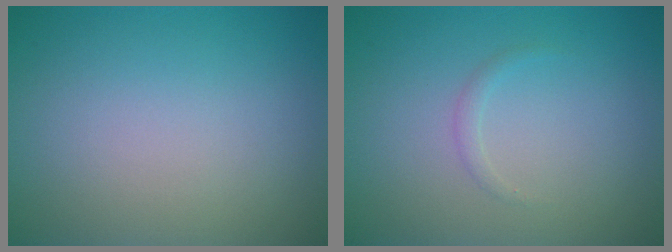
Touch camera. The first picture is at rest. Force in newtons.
{"total": 0.7, "press": 0.7, "slide": 0.0}